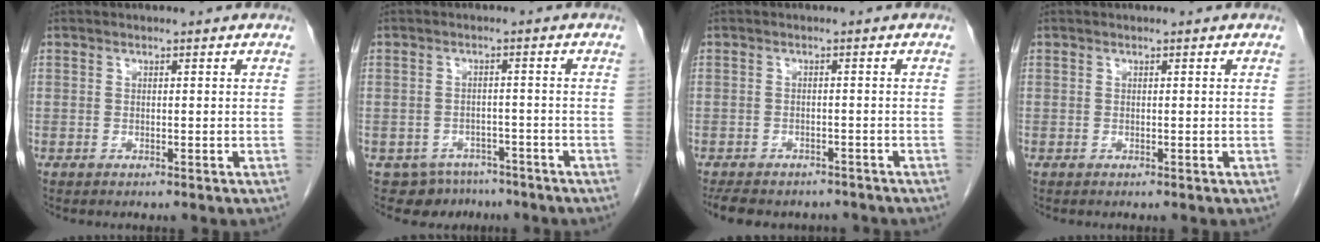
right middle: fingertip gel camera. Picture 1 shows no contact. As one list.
[{"total": 5.6, "force": [-4.5, 3.4, 0.1], "torque": [0.013, 0.014, -0.059]}, {"total": 10.2, "force": [-8.7, 4.2, 3.3], "torque": [-0.065, -0.001, -0.109]}, {"total": 0.0}]